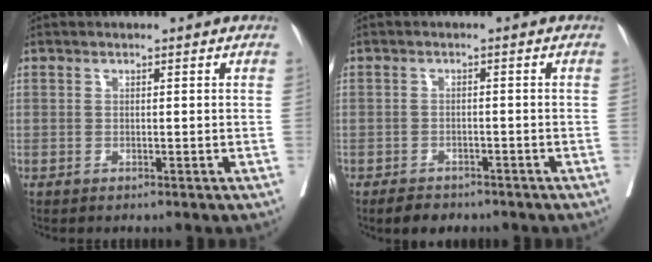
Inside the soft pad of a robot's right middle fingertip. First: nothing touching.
{"total": 3.9, "force": [-3.1, 1.9, 1.3], "torque": [-0.021, -0.001, -0.043]}